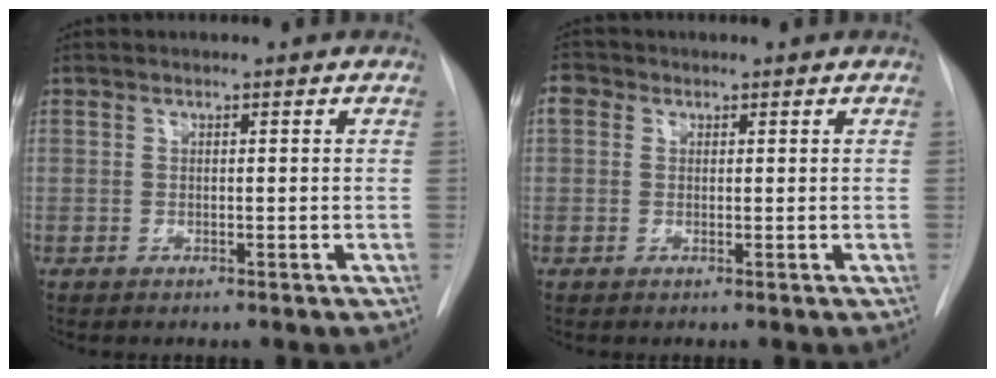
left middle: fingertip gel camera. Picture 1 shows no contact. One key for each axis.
{"total": 2.0, "fx": 0.7, "fy": 1.7, "fz": 0.7, "tx": -0.011, "ty": 0.013, "tz": 0.010}